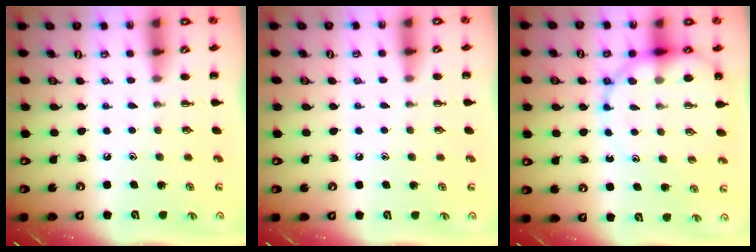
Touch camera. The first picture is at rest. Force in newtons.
{"total": 3.0, "press": 2.8, "slide": 1.1}
{"total": 14.7, "press": 14.0, "slide": 4.6}